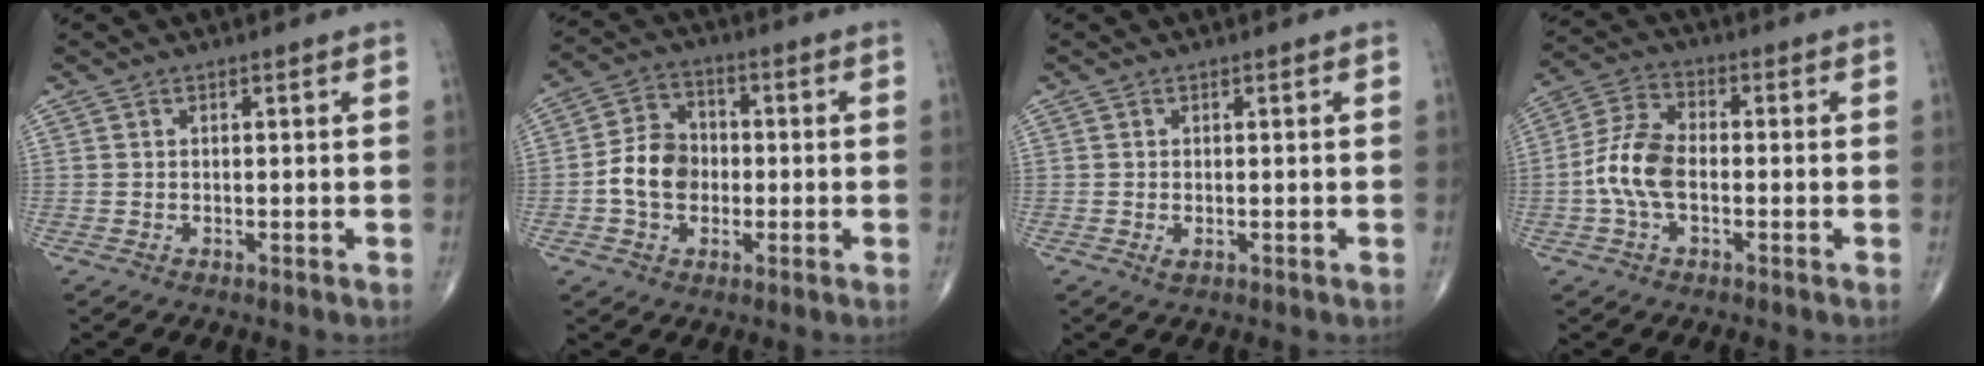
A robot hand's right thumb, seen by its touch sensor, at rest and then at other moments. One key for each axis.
{"total": 8.9, "fx": -1.2, "fy": 6.9, "fz": 5.4, "tx": -0.079, "ty": 0.024, "tz": -0.032}
{"total": 0.8, "fx": -0.1, "fy": 0.5, "fz": 0.7, "tx": -0.010, "ty": -0.002, "tz": 0.000}
{"total": 9.1, "fx": -1.6, "fy": 5.0, "fz": 7.5, "tx": -0.162, "ty": 0.027, "tz": -0.038}